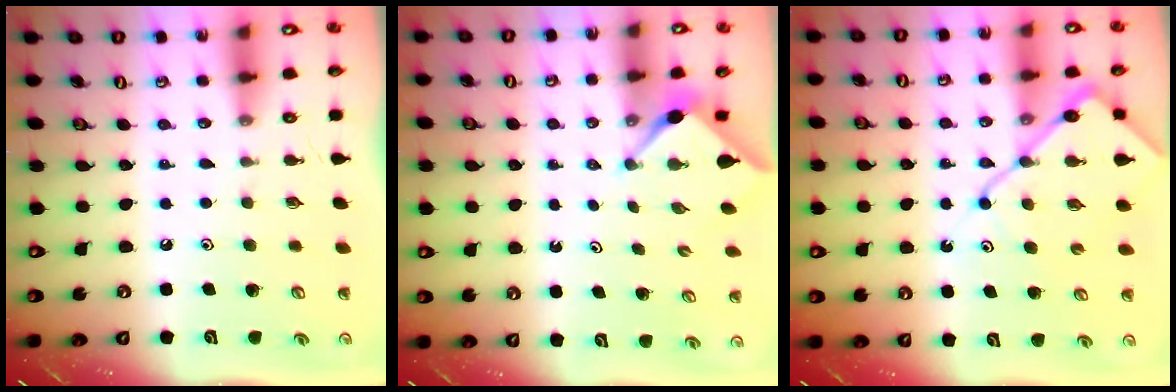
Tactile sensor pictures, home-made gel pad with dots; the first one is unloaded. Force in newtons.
{"total": 3.1, "press": 3.1, "slide": 0.2}
{"total": 11.6, "press": 11.5, "slide": 1.4}